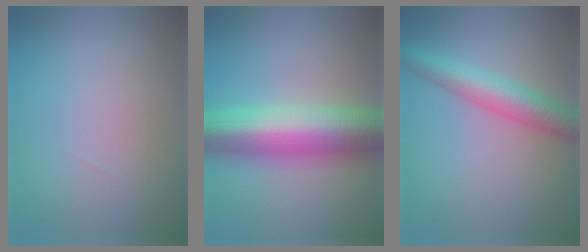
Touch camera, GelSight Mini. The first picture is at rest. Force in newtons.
{"total": 12.0, "press": 12.0, "slide": 0.1}
{"total": 5.1, "press": 5.1, "slide": 0.1}